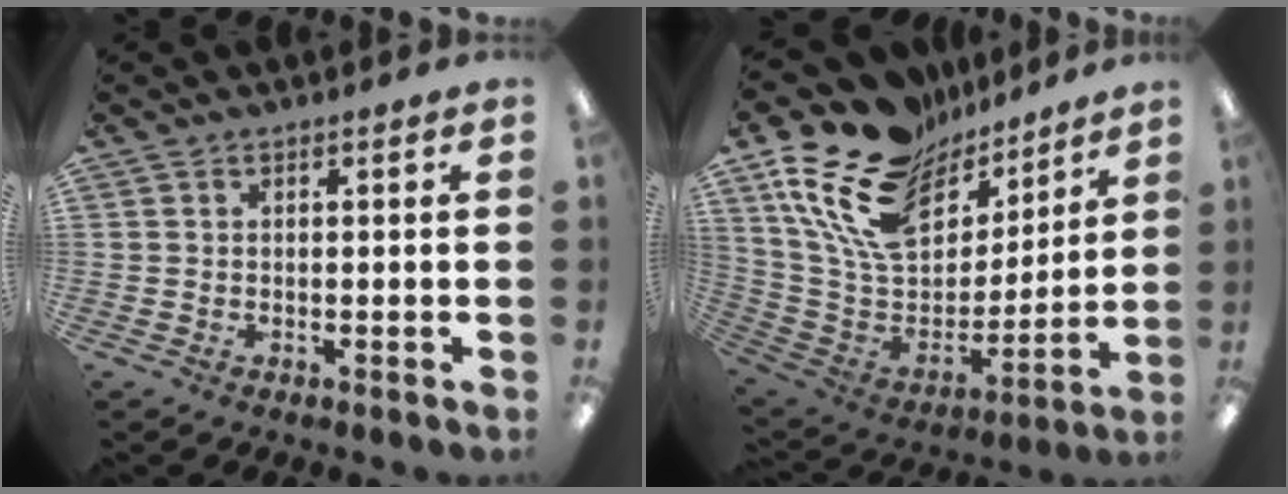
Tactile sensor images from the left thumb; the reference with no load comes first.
{"total": 21.5, "force": [13.8, 12.1, 11.2], "torque": [-0.238, -0.081, 0.250]}